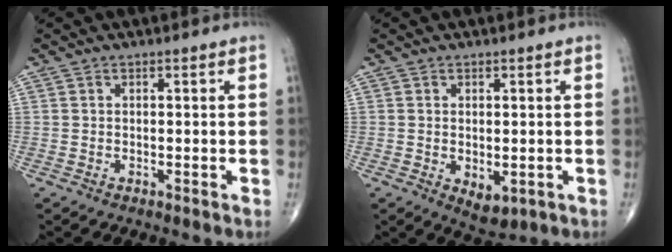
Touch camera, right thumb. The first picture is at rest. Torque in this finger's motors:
{"motor_torque": [-0.43, 0.23, -0.36, -0.14, 0.01]}